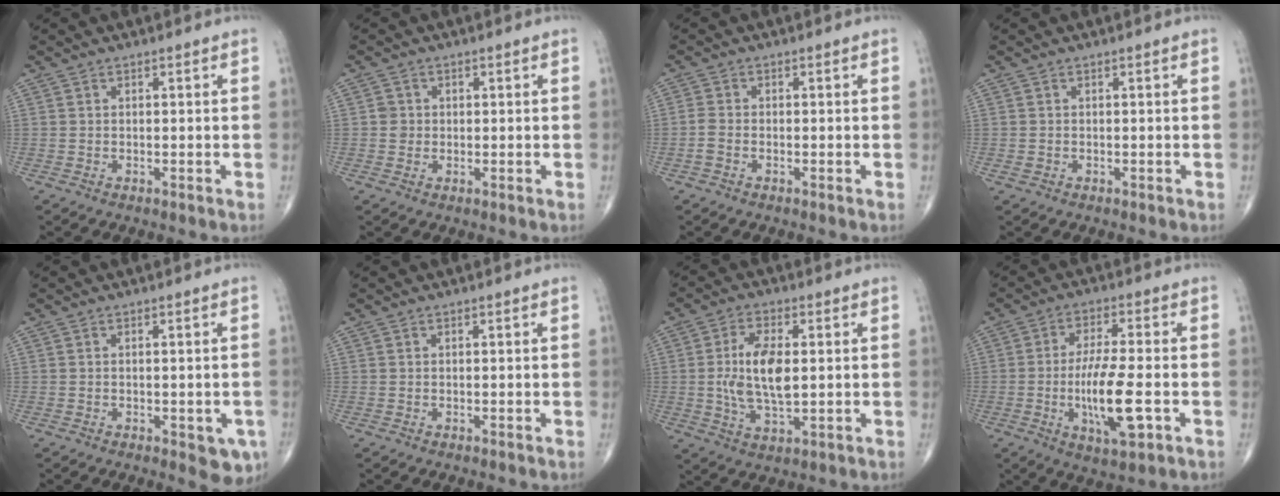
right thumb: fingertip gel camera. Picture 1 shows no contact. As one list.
[{"total": 2.0, "force": [0.0, 1.9, 0.4], "torque": [0.004, 0.005, -0.001]}, {"total": 2.1, "force": [-0.9, 1.3, 1.4], "torque": [-0.037, 0.008, -0.020]}, {"total": 0.7, "force": [-0.2, 0.6, 0.3], "torque": [-0.007, 0.003, -0.001]}, {"total": 5.1, "force": [-1.8, 2.1, 4.3], "torque": [-0.035, -0.004, -0.016]}, {"total": 0.0}, {"total": 10.1, "force": [0.5, 4.5, 9.0], "torque": [-0.172, -0.006, 0.011]}, {"total": 11.8, "force": [-2.6, 3.2, 11.1], "torque": [-0.206, -0.002, -0.043]}]